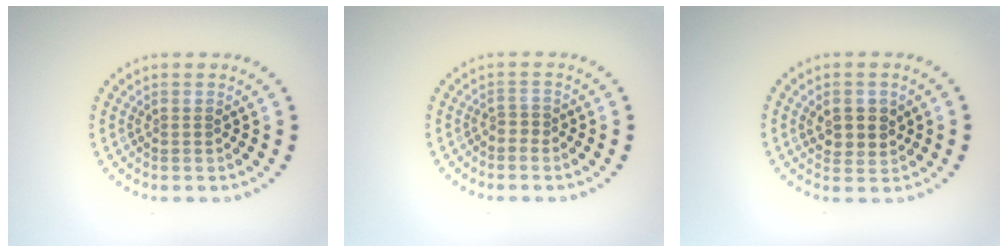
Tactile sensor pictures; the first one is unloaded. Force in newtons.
{"total": 0.7, "press": 0.3, "slide": 0.6}
{"total": 2.7, "press": 2.6, "slide": 0.8}